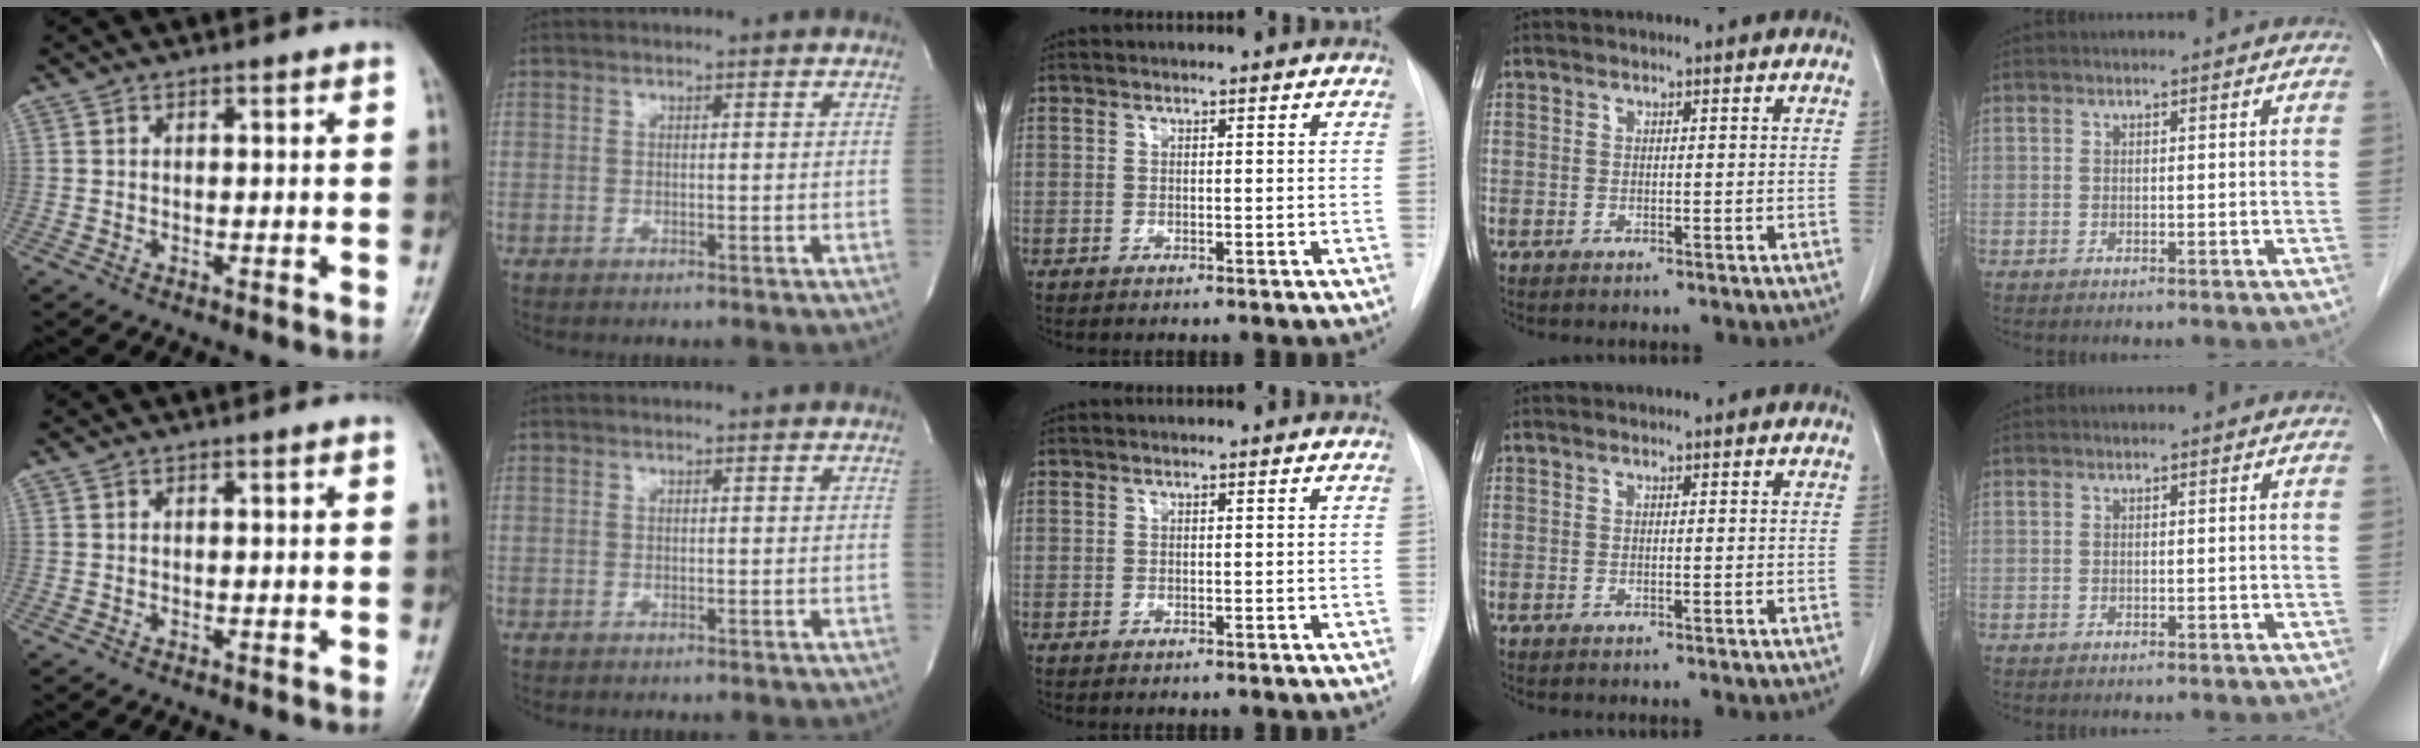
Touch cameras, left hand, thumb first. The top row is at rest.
{}